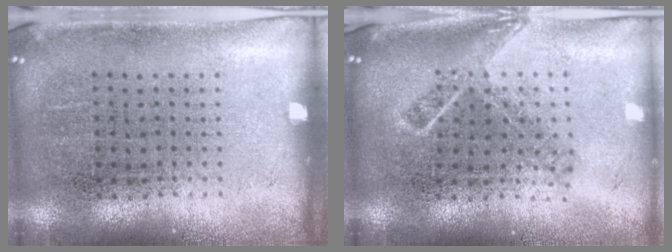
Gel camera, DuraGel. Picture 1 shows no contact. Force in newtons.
{"total": 1.7, "press": 1.3, "slide": 1.1}